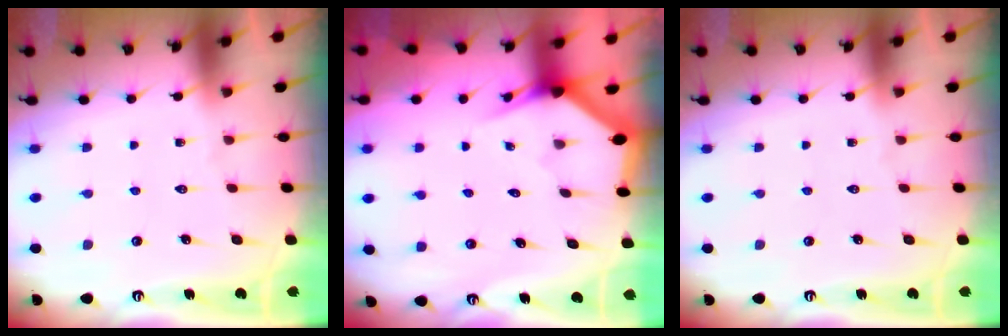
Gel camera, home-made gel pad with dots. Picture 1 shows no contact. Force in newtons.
{"total": 2.8, "press": 2.8, "slide": 0.2}
{"total": 0.0}